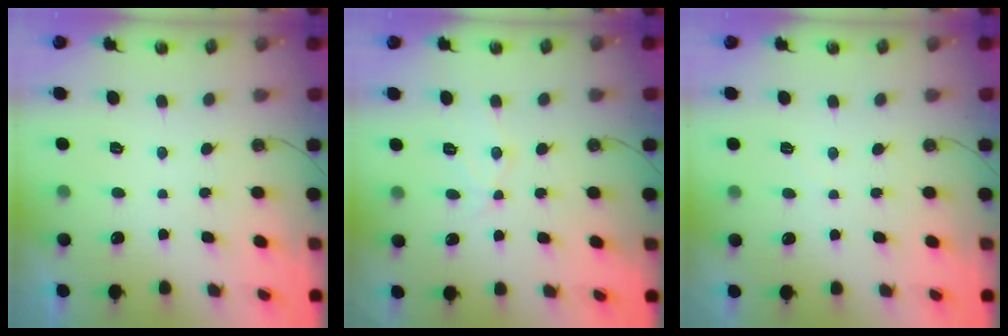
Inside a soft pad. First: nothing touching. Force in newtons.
{"total": 8.3, "press": 8.3, "slide": 0.2}
{"total": 3.5, "press": 3.5, "slide": 0.6}